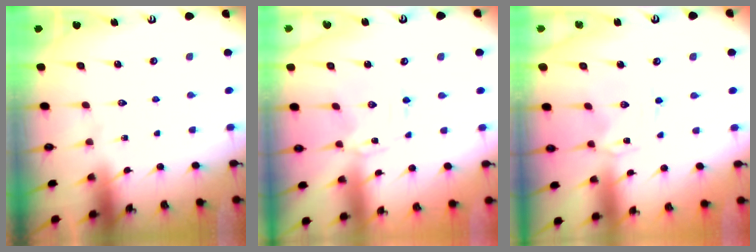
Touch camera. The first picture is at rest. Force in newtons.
{"total": 0.0}
{"total": 0.0}